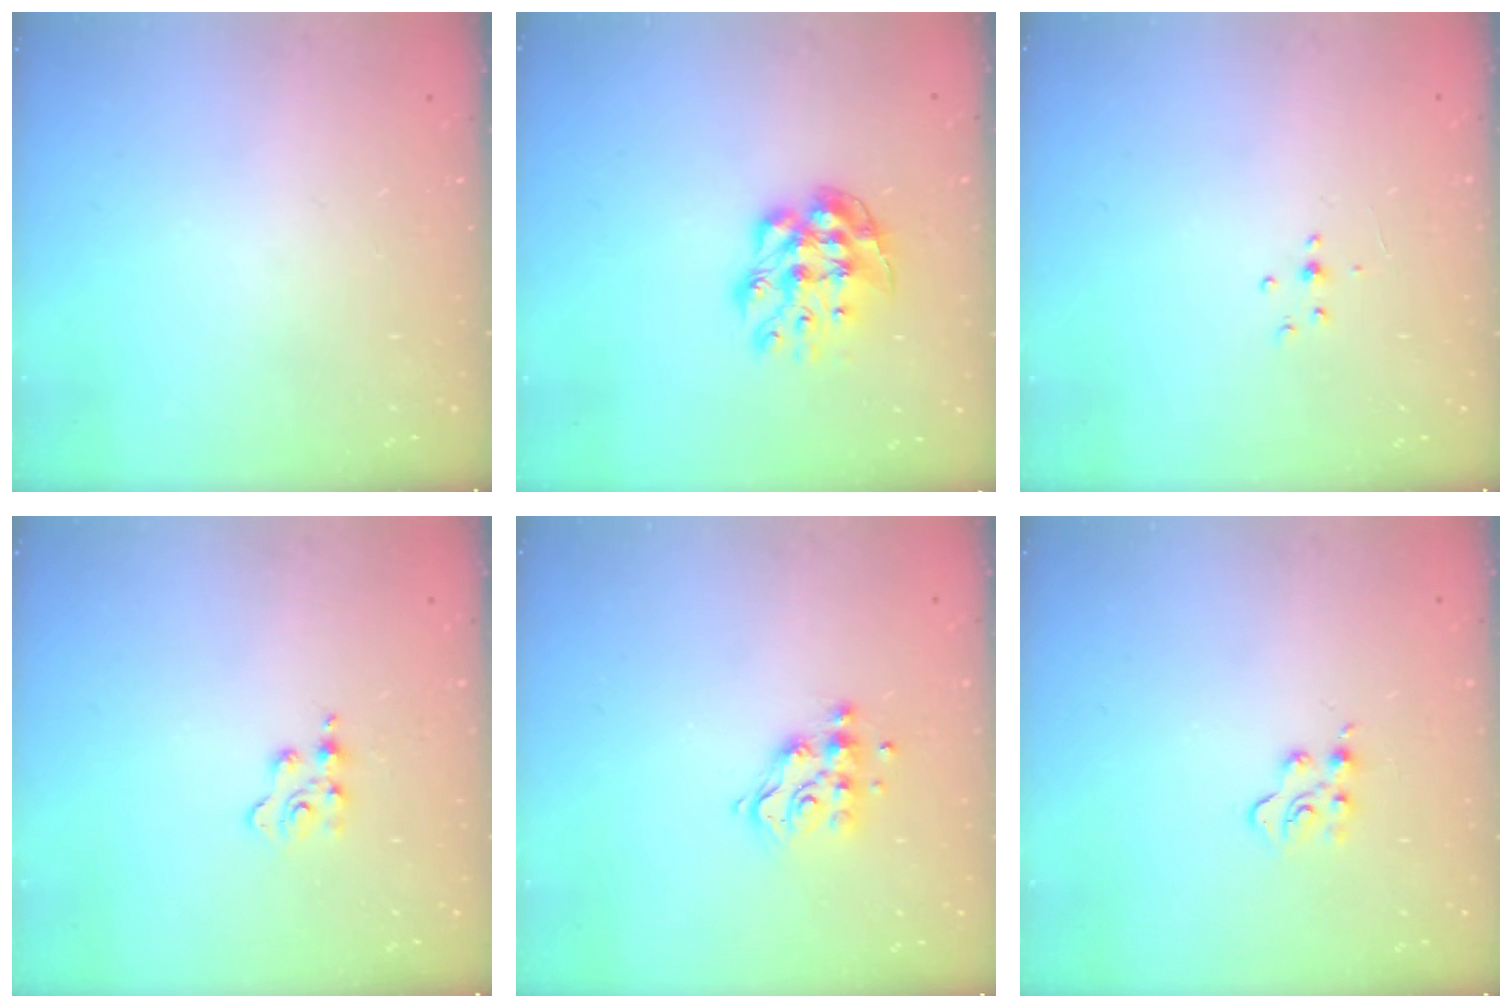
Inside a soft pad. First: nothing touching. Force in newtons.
{"total": 9.6, "press": 9.6, "slide": 0.7}
{"total": 3.2, "press": 3.1, "slide": 0.9}
{"total": 2.1, "press": 2.1, "slide": 0.3}
{"total": 10.0, "press": 9.9, "slide": 0.8}
{"total": 3.0, "press": 2.9, "slide": 0.3}